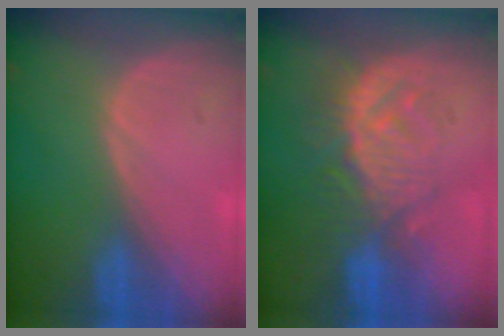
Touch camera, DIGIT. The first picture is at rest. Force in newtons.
{"total": 9.2, "press": 8.6, "slide": 3.2}